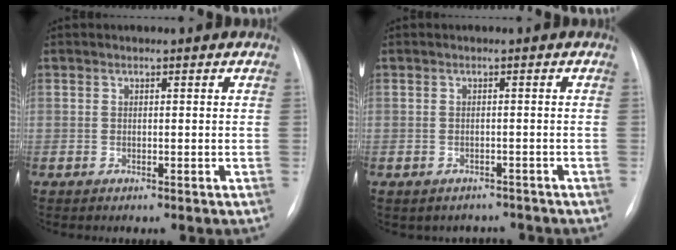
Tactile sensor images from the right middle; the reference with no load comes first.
{"total": 3.9, "force": [-3.3, 2.1, 0.0], "torque": [0.004, 0.016, -0.037]}